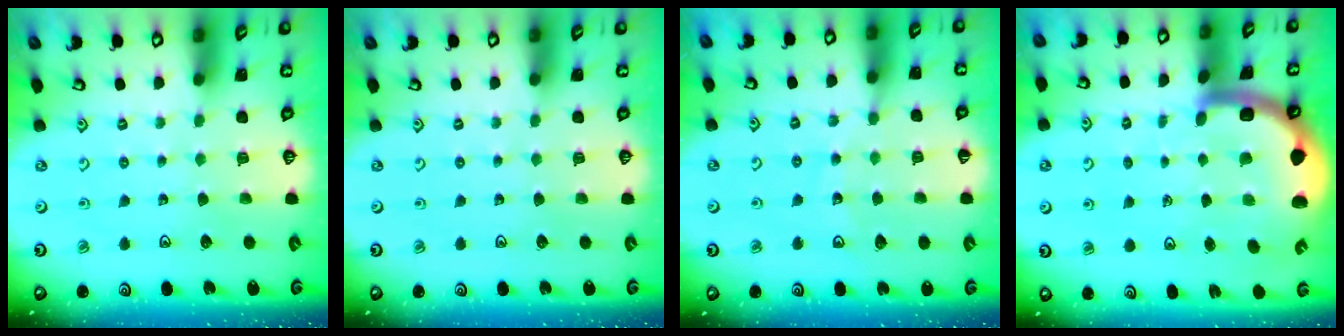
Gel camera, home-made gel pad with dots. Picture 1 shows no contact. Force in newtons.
{"total": 0.0}
{"total": 10.7, "press": 10.3, "slide": 3.0}
{"total": 7.7, "press": 7.5, "slide": 1.7}